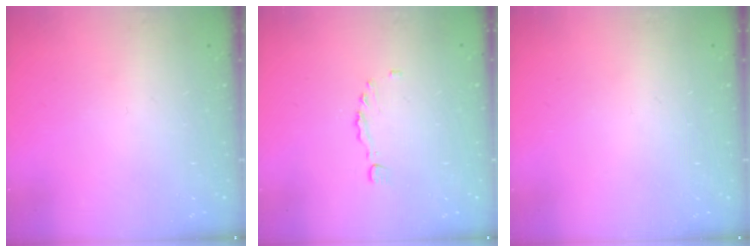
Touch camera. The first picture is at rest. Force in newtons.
{"total": 0.6, "press": 0.5, "slide": 0.3}
{"total": 0.0}